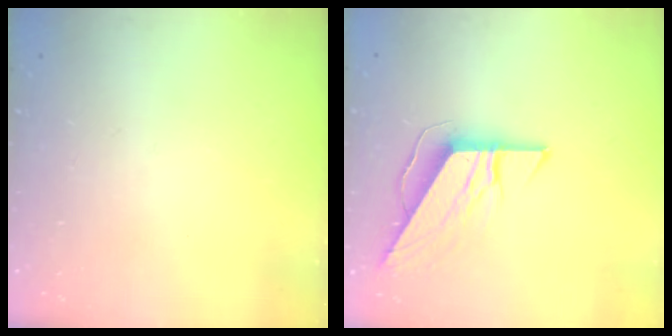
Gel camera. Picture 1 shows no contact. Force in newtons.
{"total": 9.1, "press": 9.1, "slide": 0.7}